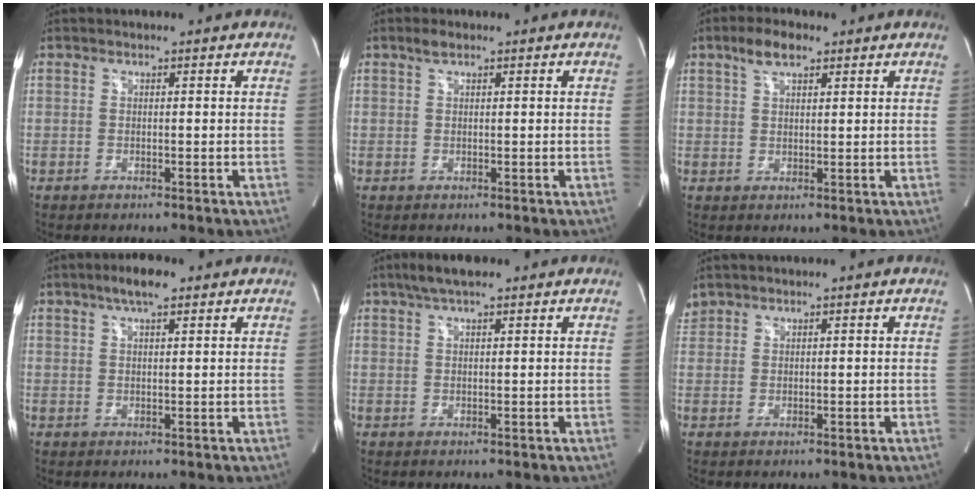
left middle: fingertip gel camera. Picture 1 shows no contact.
{"total": 1.5, "force": [1.0, 0.6, 0.9], "torque": [-0.017, 0.009, 0.018]}
{"total": 4.4, "force": [2.8, 1.9, 2.9], "torque": [-0.058, 0.013, 0.054]}
{"total": 4.7, "force": [3.1, 1.0, 3.4], "torque": [-0.063, 0.012, 0.051]}
{"total": 5.1, "force": [3.7, 1.1, 3.4], "torque": [-0.068, 0.022, 0.065]}
{"total": 1.9, "force": [1.8, 0.7, 0.0], "torque": [-0.006, 0.017, 0.039]}